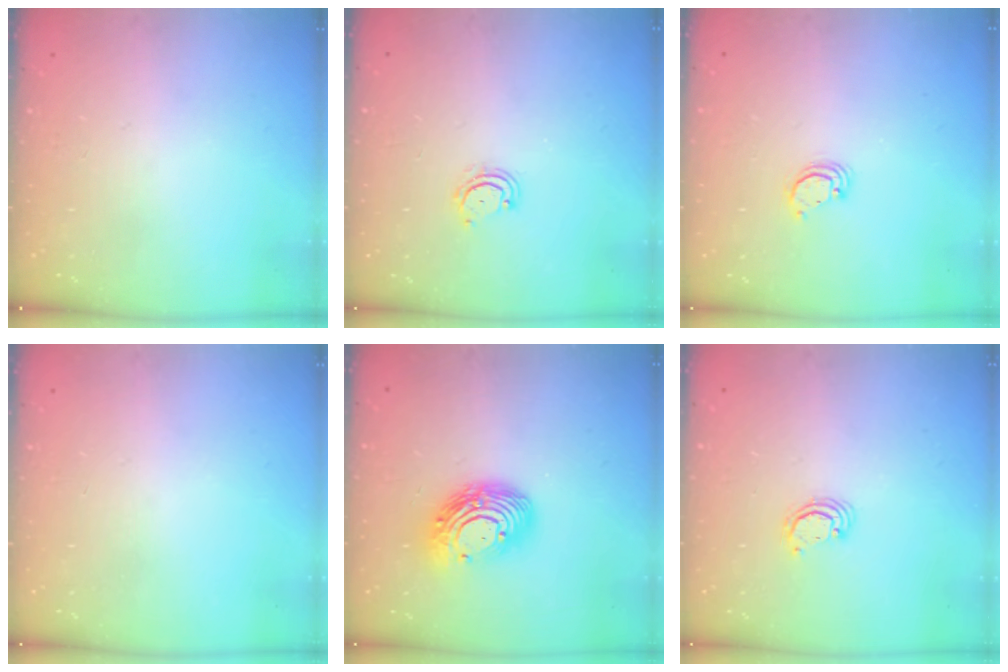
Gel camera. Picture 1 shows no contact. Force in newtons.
{"total": 4.0, "press": 4.0, "slide": 0.3}
{"total": 2.9, "press": 2.9, "slide": 0.1}
{"total": 0.0}
{"total": 14.0, "press": 14.0, "slide": 1.1}
{"total": 2.4, "press": 2.4, "slide": 0.3}